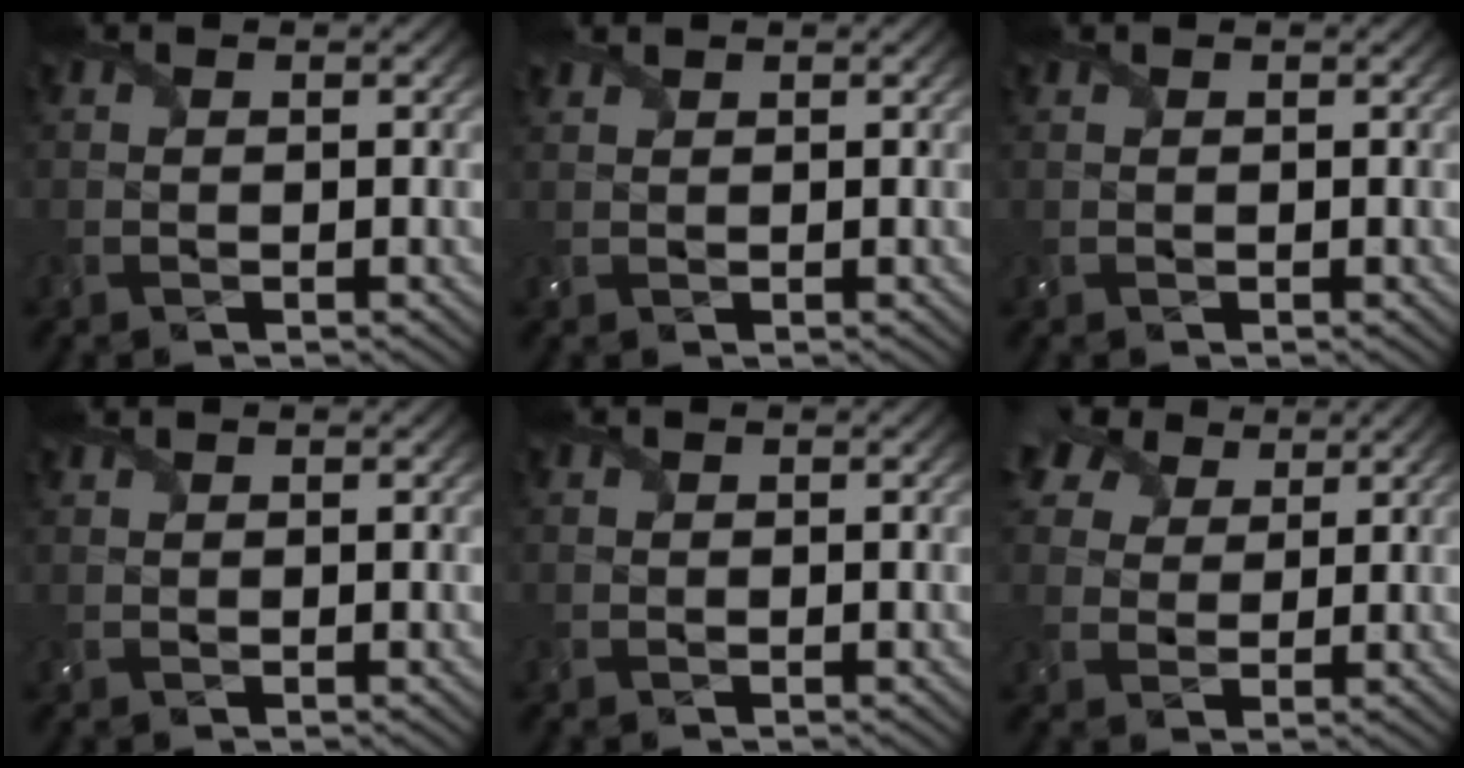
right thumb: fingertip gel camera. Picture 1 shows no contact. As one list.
[{"total": 0.9, "force": [0.9, 0.2, 0.2], "torque": [-0.013, 0.005, 0.024]}, {"total": 0.0}, {"total": 0.6, "force": [0.6, 0.1, 0.1], "torque": [-0.008, 0.004, 0.015]}, {"total": 0.0}, {"total": 6.8, "force": [4.5, 4.2, 2.7], "torque": [-0.074, 0.016, 0.077]}]